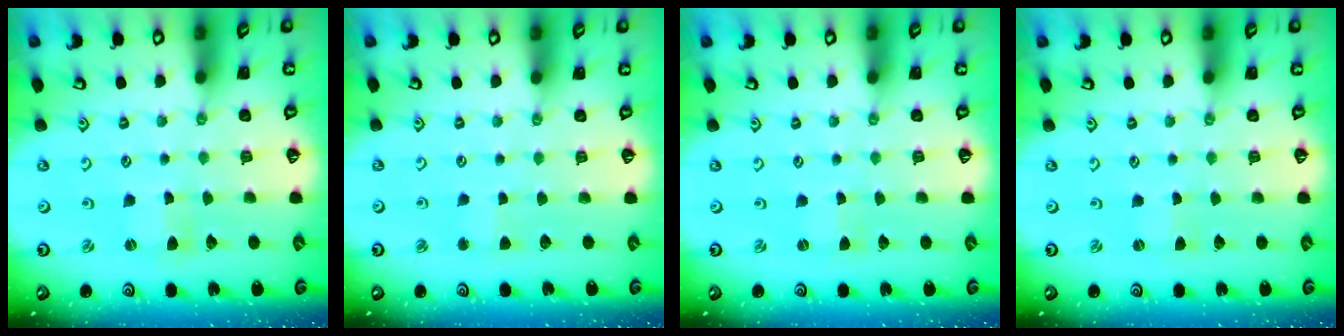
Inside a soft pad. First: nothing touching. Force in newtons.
{"total": 2.6, "press": 2.6, "slide": 0.2}
{"total": 0.0}
{"total": 0.0}